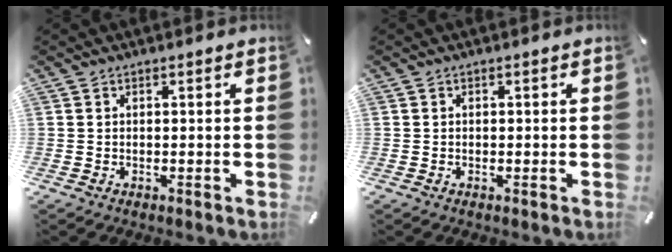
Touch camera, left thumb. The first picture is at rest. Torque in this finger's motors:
{"motor_torque": [-0.24, -0.19, -0.28, 0.10, 0.01]}